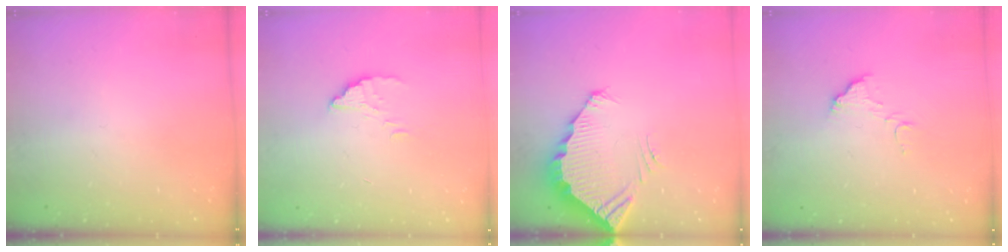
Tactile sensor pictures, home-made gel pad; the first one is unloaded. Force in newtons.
{"total": 2.1, "press": 2.1, "slide": 0.2}
{"total": 3.9, "press": 3.9, "slide": 0.3}
{"total": 7.2, "press": 7.2, "slide": 0.4}